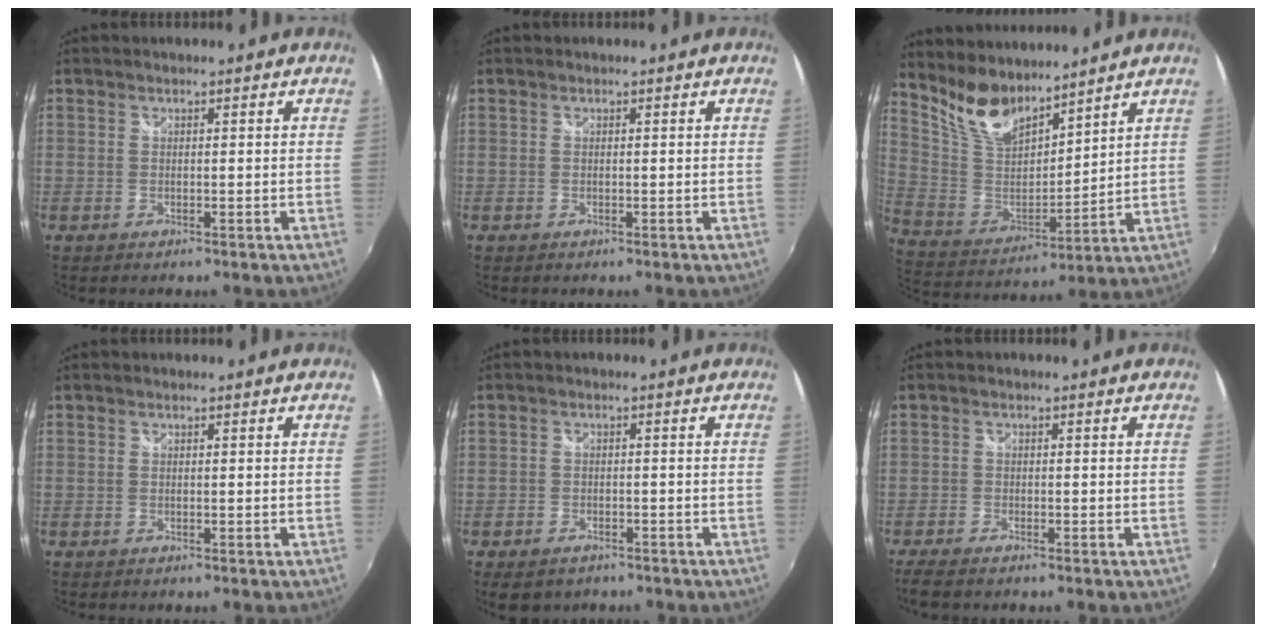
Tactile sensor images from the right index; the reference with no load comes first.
{"total": 0.0}
{"total": 12.0, "force": [10.0, 4.1, 5.4], "torque": [-0.115, -0.005, 0.205]}
{"total": 0.0}
{"total": 5.4, "force": [-3.8, 3.1, 2.2], "torque": [-0.060, -0.016, -0.057]}
{"total": 4.4, "force": [-3.6, 1.0, 2.2], "torque": [-0.055, -0.022, -0.069]}